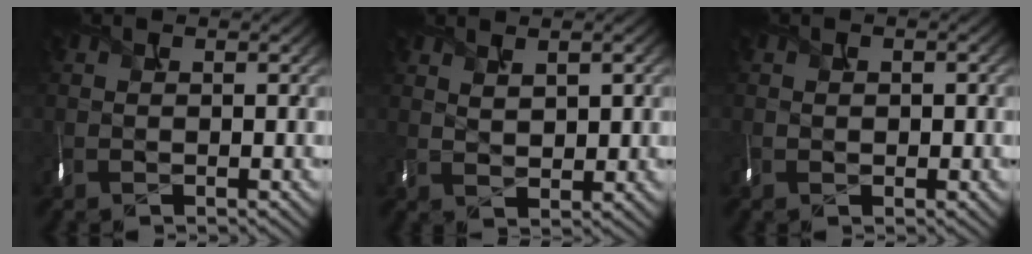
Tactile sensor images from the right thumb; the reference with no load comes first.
{"total": 2.1, "force": [1.4, 0.8, 1.4], "torque": [-0.021, -0.010, 0.035]}
{"total": 1.2, "force": [-0.2, 1.1, 0.4], "torque": [-0.010, -0.004, 0.002]}